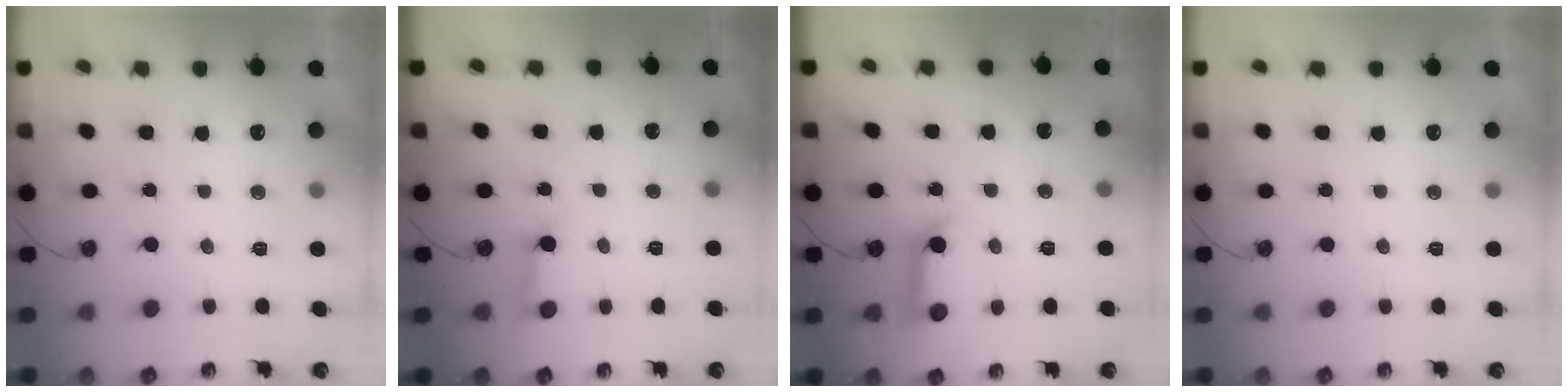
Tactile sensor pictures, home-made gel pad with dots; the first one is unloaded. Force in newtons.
{"total": 2.7, "press": 2.7, "slide": 0.1}
{"total": 10.4, "press": 10.3, "slide": 1.2}
{"total": 0.0}